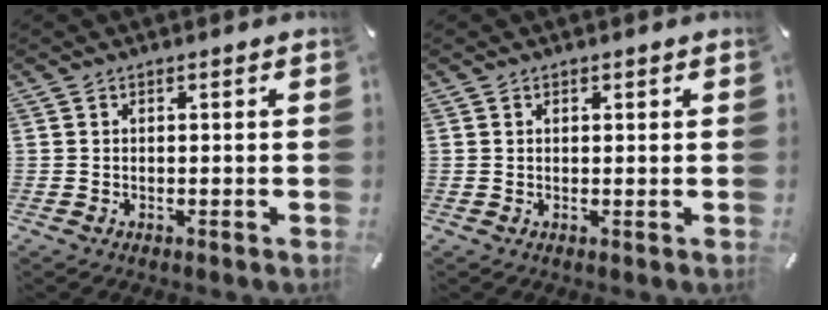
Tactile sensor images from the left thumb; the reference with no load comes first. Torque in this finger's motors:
{"motor_torque": [-0.16, -0.39, -0.22, 0.22, -0.05]}